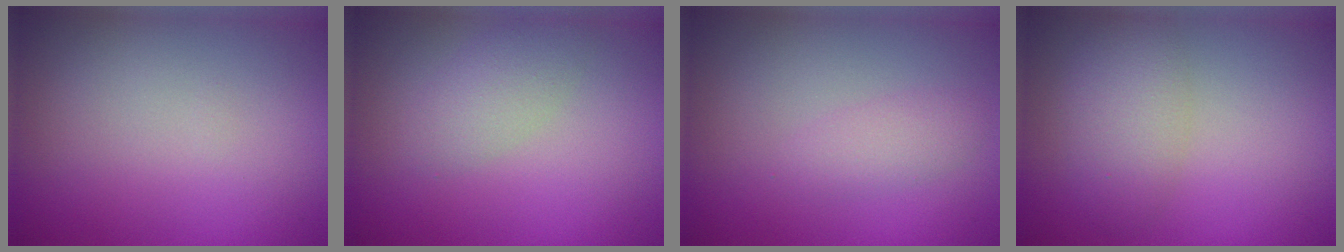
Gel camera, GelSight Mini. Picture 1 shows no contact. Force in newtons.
{"total": 2.2, "press": 2.2, "slide": 0.1}
{"total": 1.7, "press": 1.7, "slide": 0.0}
{"total": 3.5, "press": 3.5, "slide": 0.1}